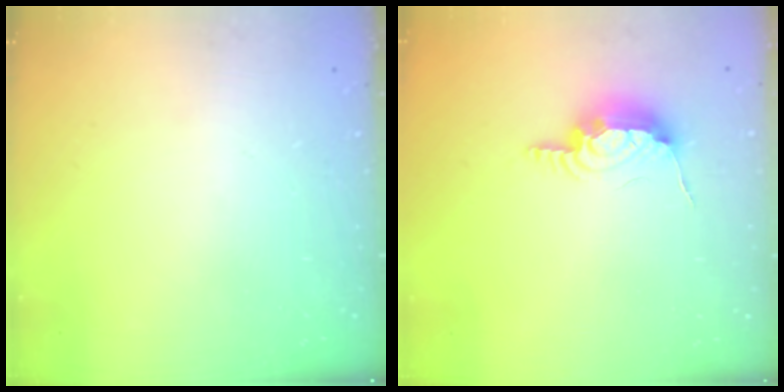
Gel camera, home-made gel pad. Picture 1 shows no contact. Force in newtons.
{"total": 10.3, "press": 10.2, "slide": 0.9}